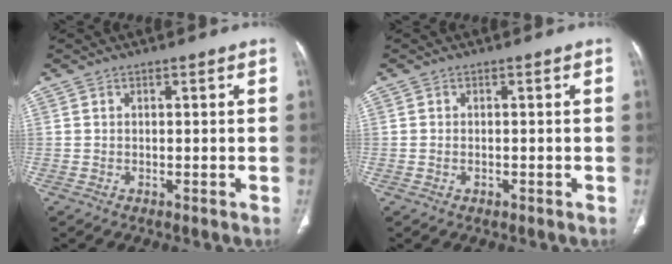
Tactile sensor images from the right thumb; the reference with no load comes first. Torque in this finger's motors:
{"motor_torque": [-0.91, 0.00, -0.45, 0.31, -0.05]}